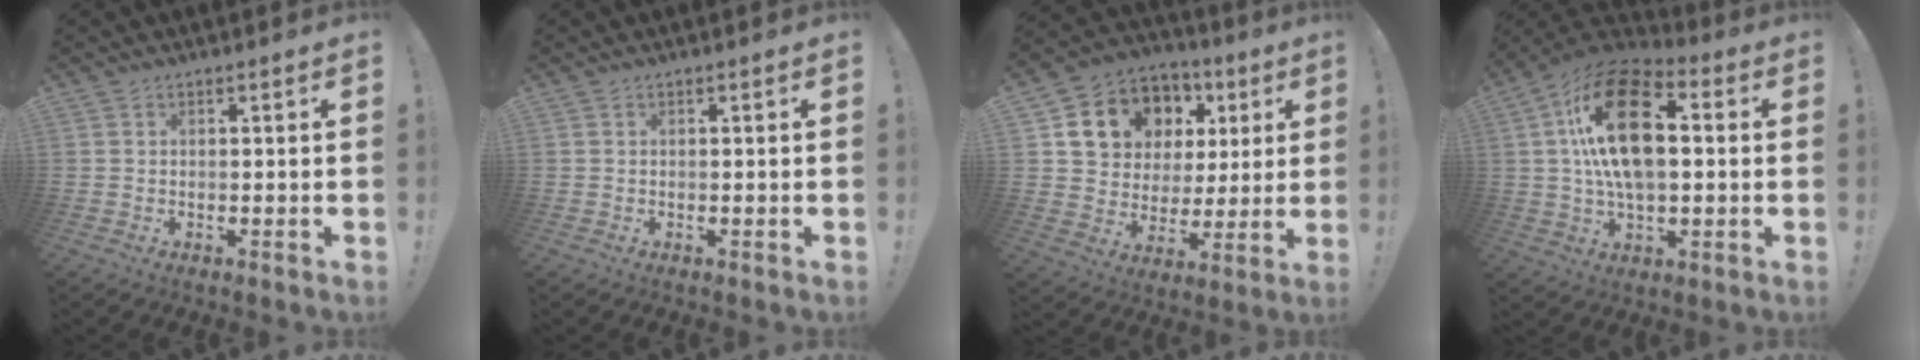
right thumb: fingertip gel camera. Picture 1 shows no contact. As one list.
[{"total": 0.0}, {"total": 13.3, "force": [6.5, 10.7, 4.5], "torque": [-0.069, -0.039, 0.141]}, {"total": 22.3, "force": [3.2, 12.8, 18.0], "torque": [-0.320, 0.007, 0.052]}]